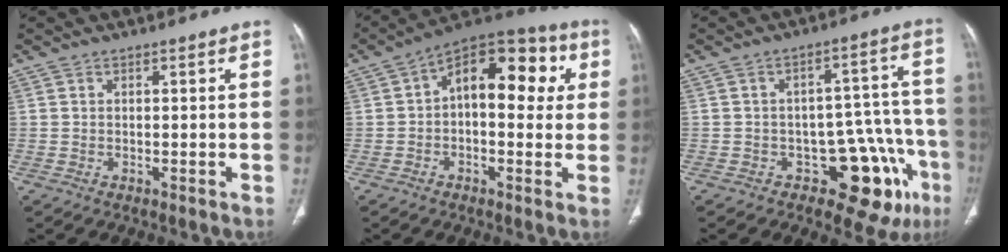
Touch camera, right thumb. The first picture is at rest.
{"total": 16.5, "force": [2.8, 9.2, 13.4], "torque": [-0.140, 0.040, 0.030]}
{"total": 13.9, "force": [-6.7, 7.3, 9.7], "torque": [-0.068, 0.062, -0.079]}